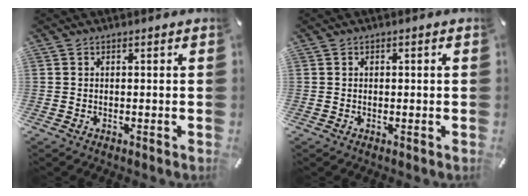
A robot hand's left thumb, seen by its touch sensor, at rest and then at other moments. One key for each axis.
{"total": 0.5, "fx": 0.0, "fy": 0.4, "fz": 0.3, "tx": -0.006, "ty": 0.002, "tz": 0.000}